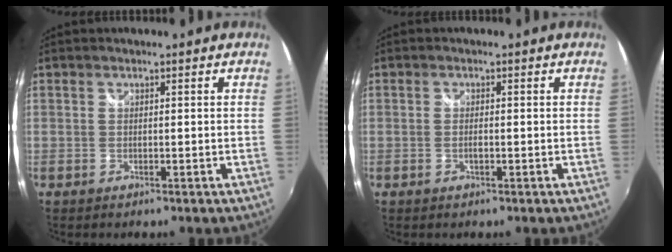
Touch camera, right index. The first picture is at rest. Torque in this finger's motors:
{"motor_torque": [-0.36, 0.00, -0.08, 0.00]}